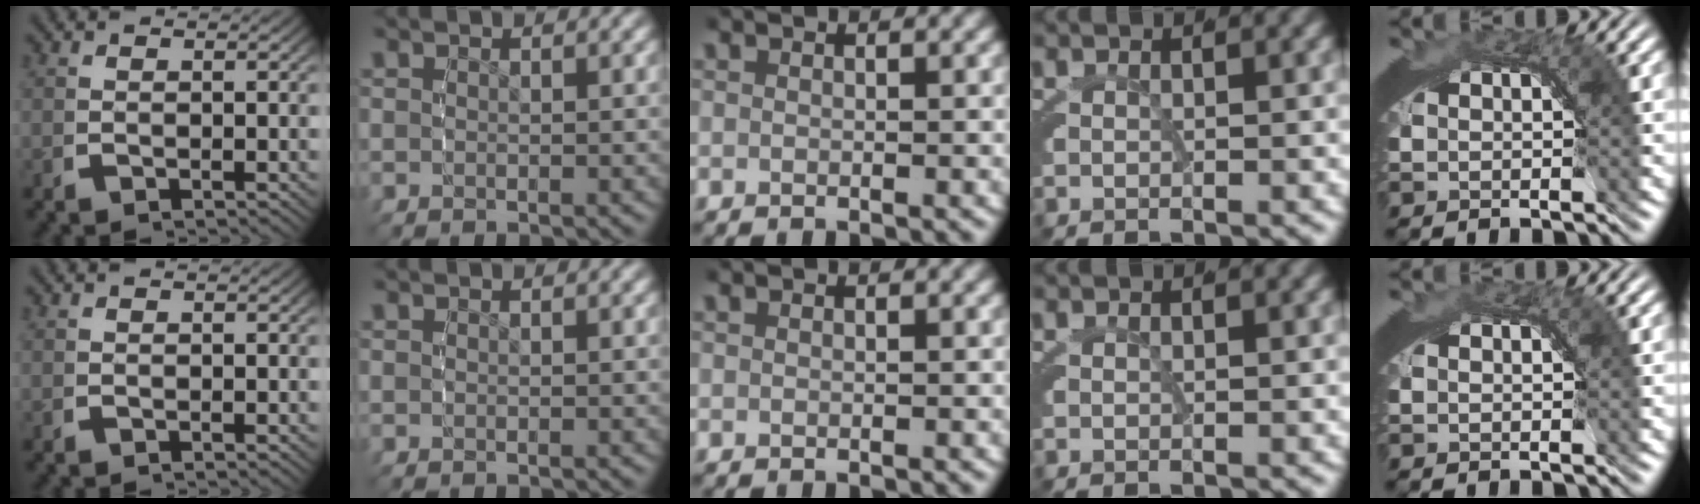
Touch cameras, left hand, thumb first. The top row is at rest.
{}